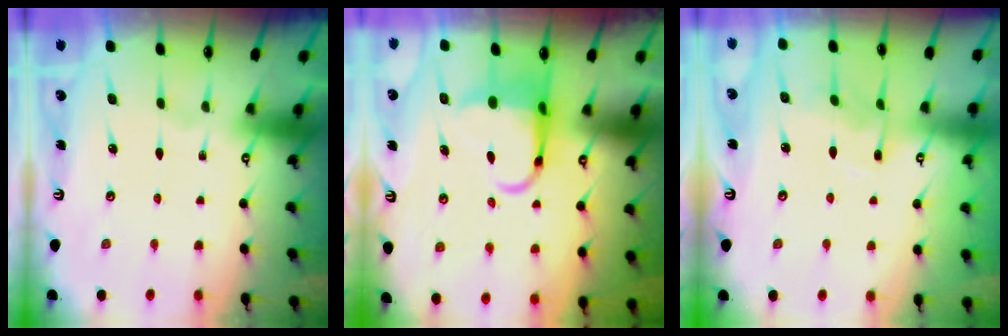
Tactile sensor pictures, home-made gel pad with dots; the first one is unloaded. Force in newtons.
{"total": 6.9, "press": 6.6, "slide": 1.8}
{"total": 5.6, "press": 5.5, "slide": 0.7}